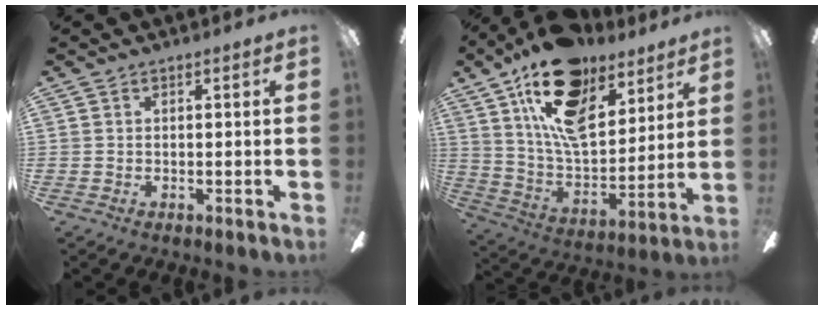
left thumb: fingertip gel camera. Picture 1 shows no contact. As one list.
[{"total": 21.2, "force": [12.9, 10.9, 12.8], "torque": [-0.228, -0.068, 0.227]}]